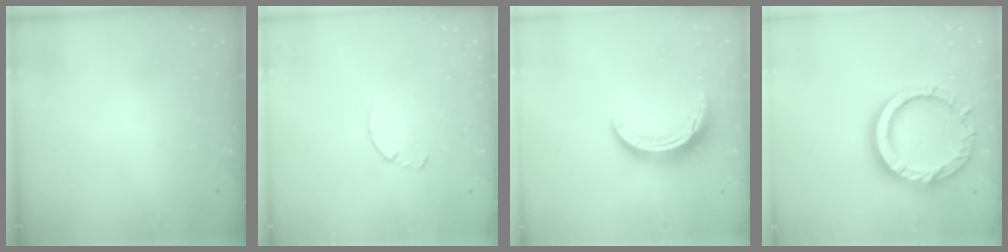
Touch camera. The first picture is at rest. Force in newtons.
{"total": 2.8, "press": 2.8, "slide": 0.4}
{"total": 9.9, "press": 9.9, "slide": 0.7}
{"total": 16.8, "press": 16.7, "slide": 1.8}